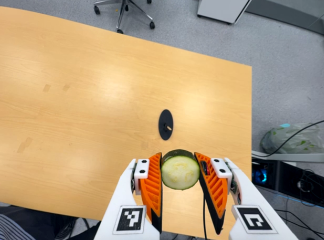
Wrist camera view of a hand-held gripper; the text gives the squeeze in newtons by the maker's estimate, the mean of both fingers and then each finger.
{"total": 11.9, "left": 11.0, "right": 12.8}